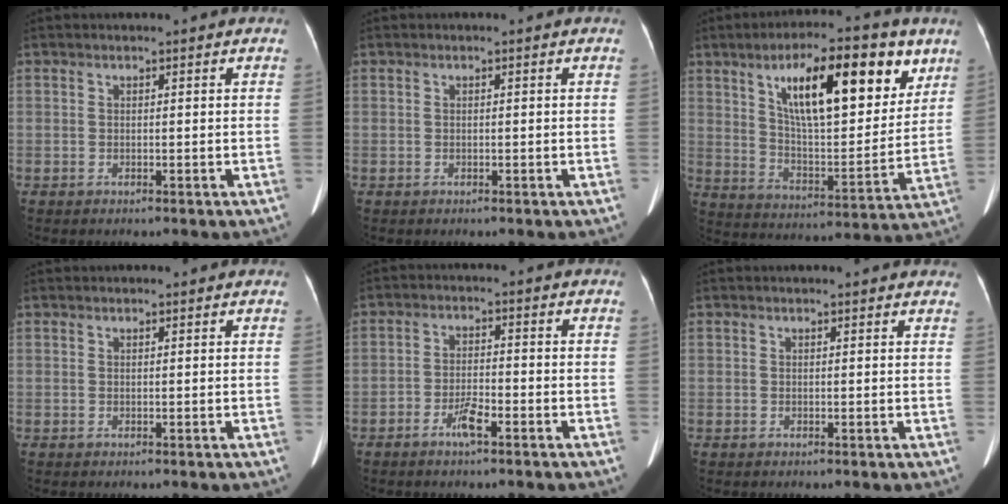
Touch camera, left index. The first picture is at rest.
{"total": 0.0}
{"total": 18.6, "force": [9.3, 5.4, 15.2], "torque": [-0.233, 0.015, 0.156]}
{"total": 2.3, "force": [2.1, 0.5, 0.6], "torque": [-0.009, 0.026, 0.028]}
{"total": 3.5, "force": [-2.8, 0.4, 2.0], "torque": [-0.040, -0.016, -0.048]}
{"total": 7.5, "force": [6.9, 1.4, 2.5], "torque": [-0.027, 0.019, 0.066]}